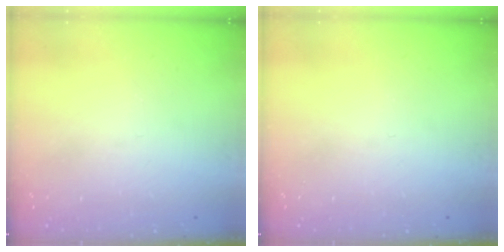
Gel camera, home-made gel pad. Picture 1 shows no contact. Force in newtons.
{"total": 0.0}